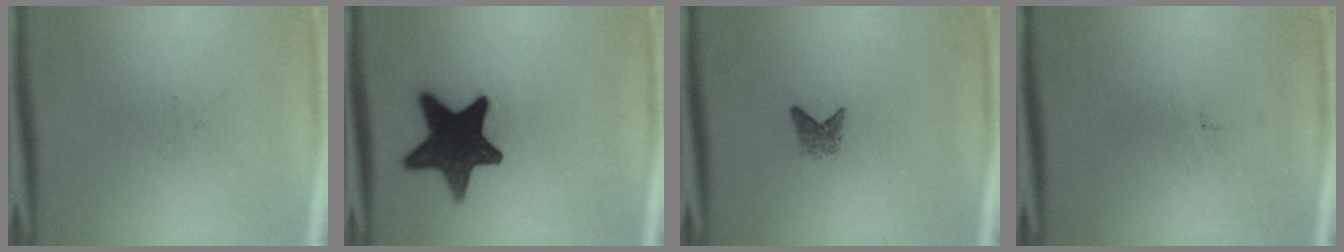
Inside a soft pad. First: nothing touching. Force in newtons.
{"total": 15.8}
{"total": 1.6}
{"total": 0.0}